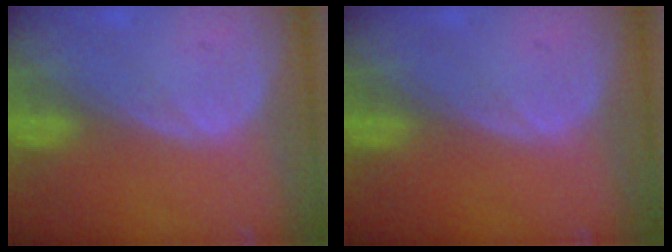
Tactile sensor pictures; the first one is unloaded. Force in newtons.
{"total": 0.0}